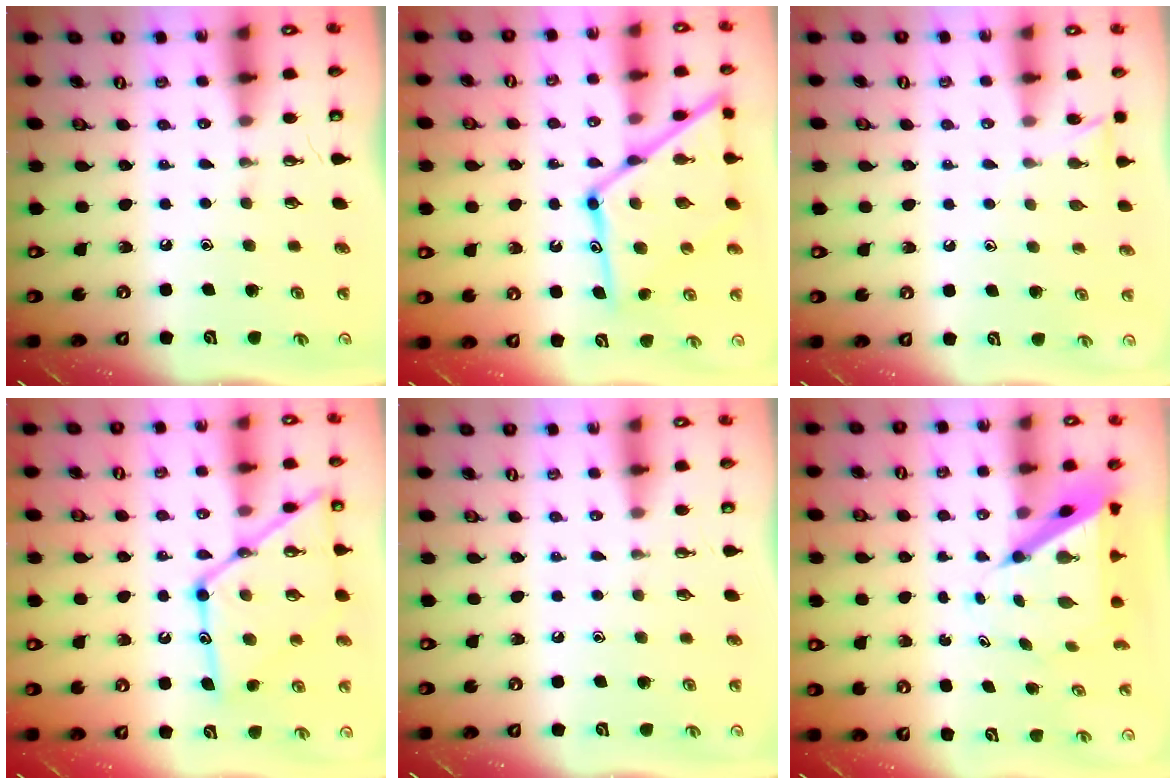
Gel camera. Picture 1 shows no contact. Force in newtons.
{"total": 20.0, "press": 20.0, "slide": 1.6}
{"total": 5.4, "press": 5.4, "slide": 0.6}
{"total": 19.1, "press": 19.0, "slide": 1.6}
{"total": 0.0}
{"total": 7.0, "press": 7.0, "slide": 0.7}